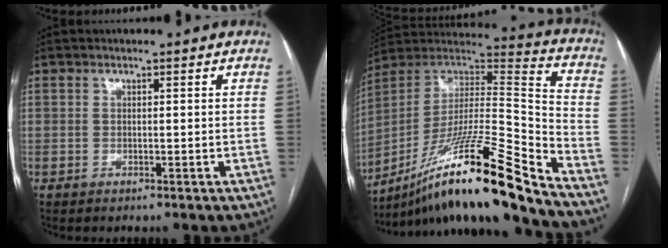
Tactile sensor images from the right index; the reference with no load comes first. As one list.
[{"total": 23.5, "force": [-17.2, -0.7, 16.0], "torque": [-0.273, 0.005, -0.307]}]